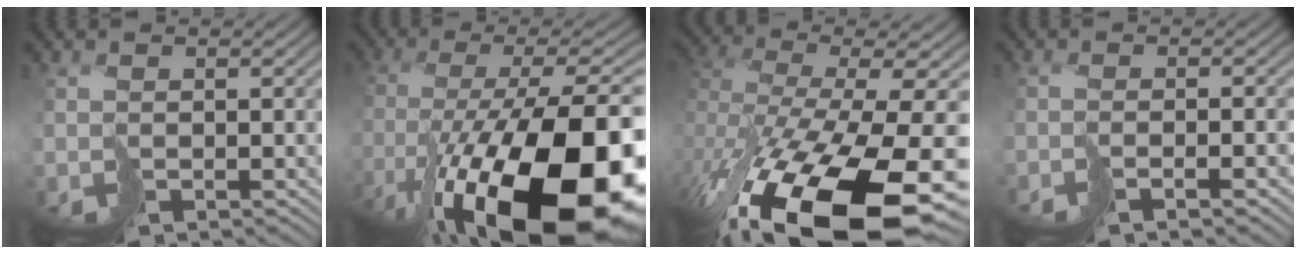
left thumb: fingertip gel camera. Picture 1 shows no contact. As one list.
[{"total": 20.8, "force": [-10.4, 6.6, 16.8], "torque": [-0.269, -0.032, -0.155]}, {"total": 16.8, "force": [-8.3, 6.8, 13.0], "torque": [-0.258, -0.080, -0.092]}, {"total": 2.1, "force": [-1.5, -0.5, 1.4], "torque": [-0.014, 0.002, -0.030]}]